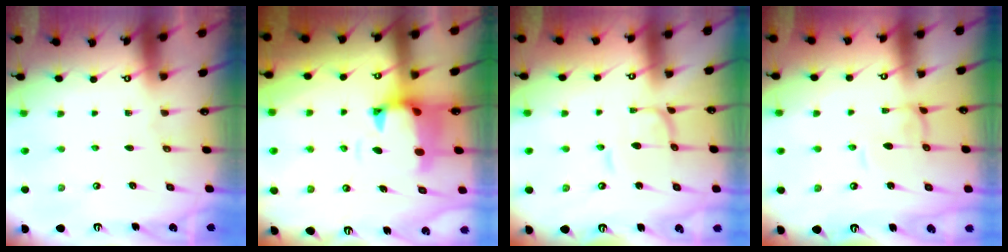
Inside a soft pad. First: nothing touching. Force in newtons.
{"total": 1.5, "press": 1.1, "slide": 1.1}
{"total": 1.2, "press": 1.2, "slide": 0.3}
{"total": 2.0, "press": 2.0, "slide": 0.1}